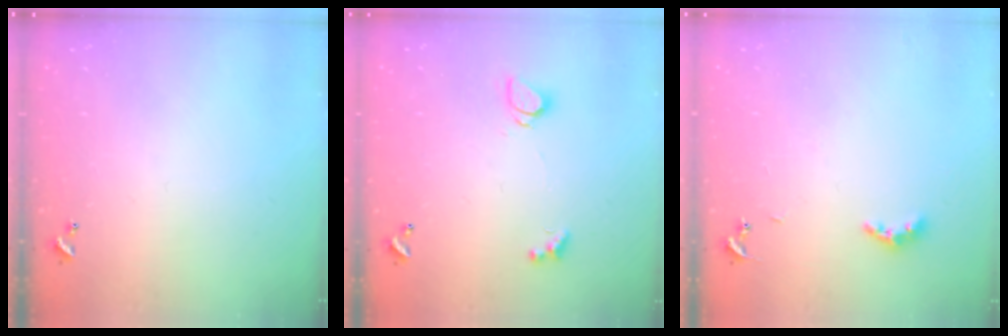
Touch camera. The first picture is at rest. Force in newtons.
{"total": 1.6, "press": 1.6, "slide": 0.2}
{"total": 5.4, "press": 5.4, "slide": 0.6}